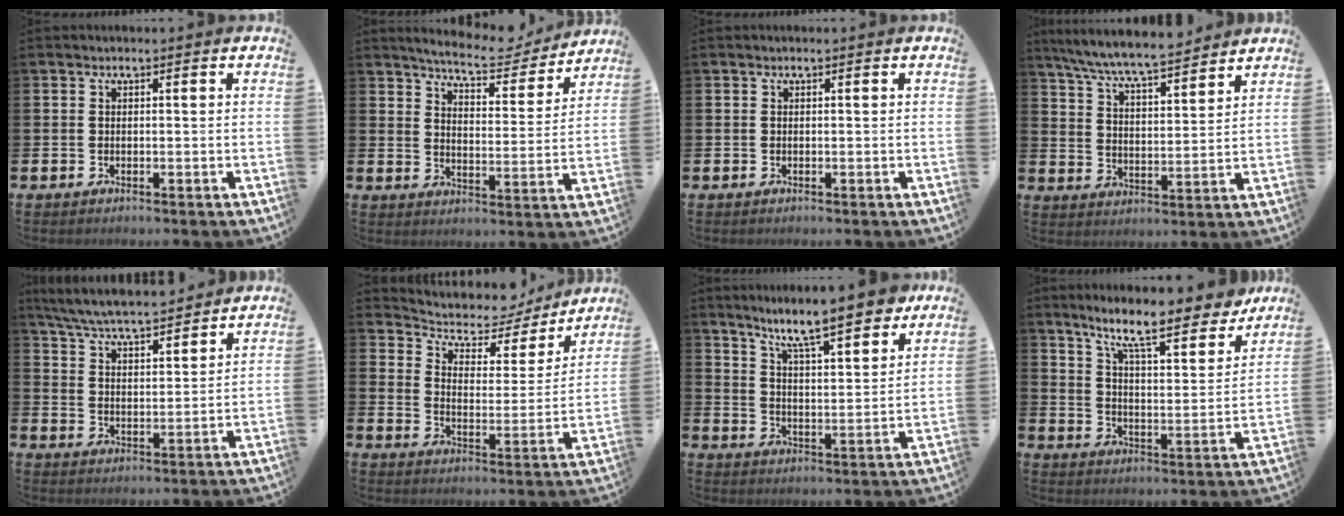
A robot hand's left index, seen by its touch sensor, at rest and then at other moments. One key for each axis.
{"total": 6.9, "fx": 6.6, "fy": 1.0, "fz": 1.9, "tx": -0.052, "ty": -0.042, "tz": 0.113}
{"total": 0.0}
{"total": 7.7, "fx": 7.3, "fy": 0.4, "fz": 2.3, "tx": -0.078, "ty": -0.045, "tz": 0.131}
{"total": 6.6, "fx": 6.4, "fy": 0.4, "fz": 1.5, "tx": -0.060, "ty": -0.039, "tz": 0.114}
{"total": 6.0, "fx": 5.3, "fy": 2.5, "fz": 1.3, "tx": -0.054, "ty": -0.043, "tz": 0.085}
{"total": 9.7, "fx": 8.3, "fy": 1.2, "fz": 4.7, "tx": -0.101, "ty": -0.051, "tz": 0.138}
{"total": 10.8, "fx": 9.3, "fy": 2.0, "fz": 5.1, "tx": -0.115, "ty": -0.058, "tz": 0.157}